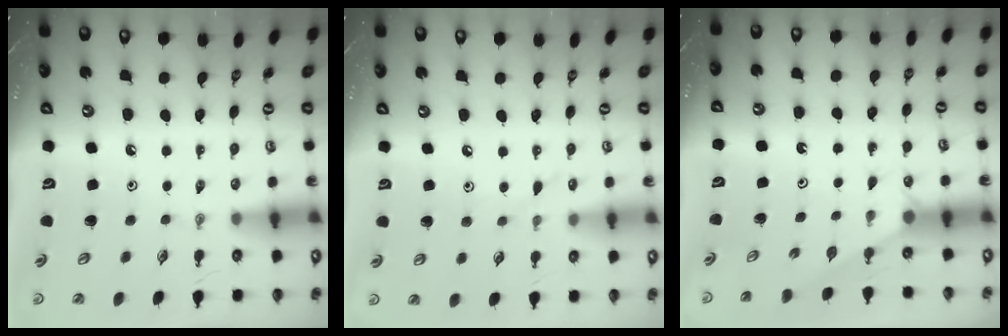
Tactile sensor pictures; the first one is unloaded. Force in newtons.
{"total": 4.8, "press": 4.8, "slide": 0.2}
{"total": 1.1, "press": 1.1, "slide": 0.2}